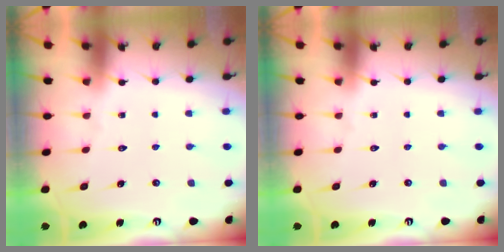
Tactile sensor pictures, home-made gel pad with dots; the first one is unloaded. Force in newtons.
{"total": 0.0}